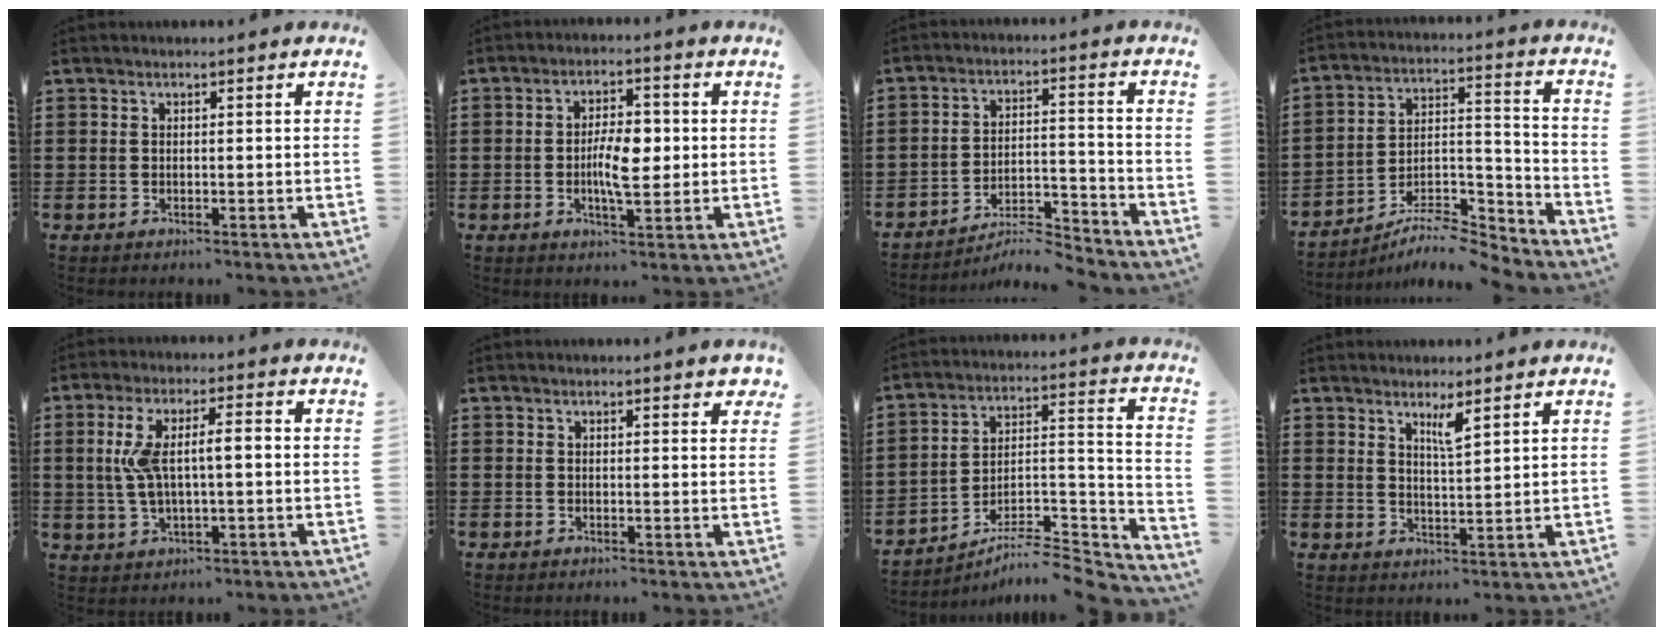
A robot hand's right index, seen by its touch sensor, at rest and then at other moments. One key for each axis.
{"total": 6.5, "fx": -0.3, "fy": 2.4, "fz": 6.0, "tx": -0.109, "ty": 0.001, "tz": -0.011}
{"total": 6.8, "fx": -6.4, "fy": 0.8, "fz": 2.1, "tx": -0.030, "ty": 0.010, "tz": -0.122}
{"total": 8.4, "fx": -7.7, "fy": 1.7, "fz": 2.9, "tx": -0.041, "ty": 0.017, "tz": -0.149}
{"total": 6.9, "fx": 0.5, "fy": 1.8, "fz": 6.6, "tx": -0.146, "ty": -0.003, "tz": -0.003}
{"total": 0.7, "fx": 0.6, "fy": 0.3, "fz": 0.2, "tx": 0.002, "ty": 0.000, "tz": 0.010}
{"total": 6.4, "fx": -5.7, "fy": 1.3, "fz": 2.8, "tx": -0.041, "ty": -0.007, "tz": -0.112}
{"total": 3.4, "fx": 2.4, "fy": 0.4, "fz": 2.4, "tx": -0.044, "ty": 0.000, "tz": 0.039}